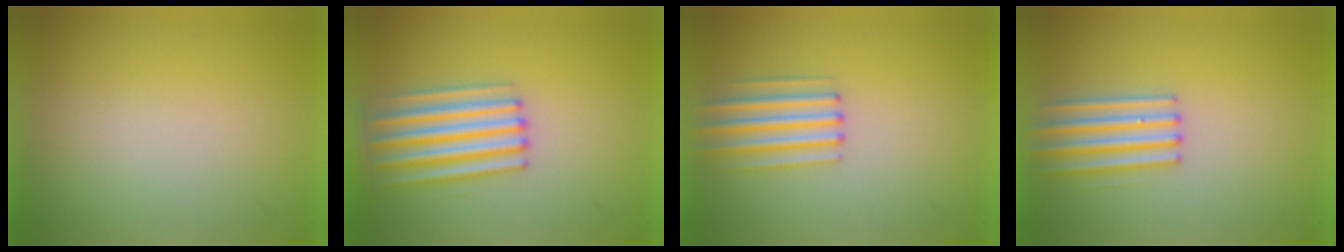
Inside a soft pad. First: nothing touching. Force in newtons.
{"total": 4.7}
{"total": 2.6}
{"total": 3.1}